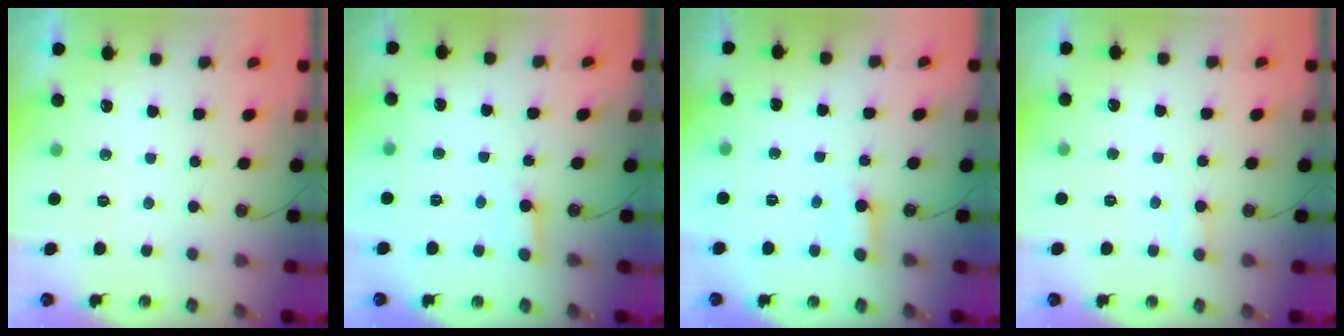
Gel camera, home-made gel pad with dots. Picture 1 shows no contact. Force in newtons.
{"total": 2.7, "press": 2.7, "slide": 0.1}
{"total": 3.0, "press": 3.0, "slide": 0.4}
{"total": 5.4, "press": 5.4, "slide": 0.3}